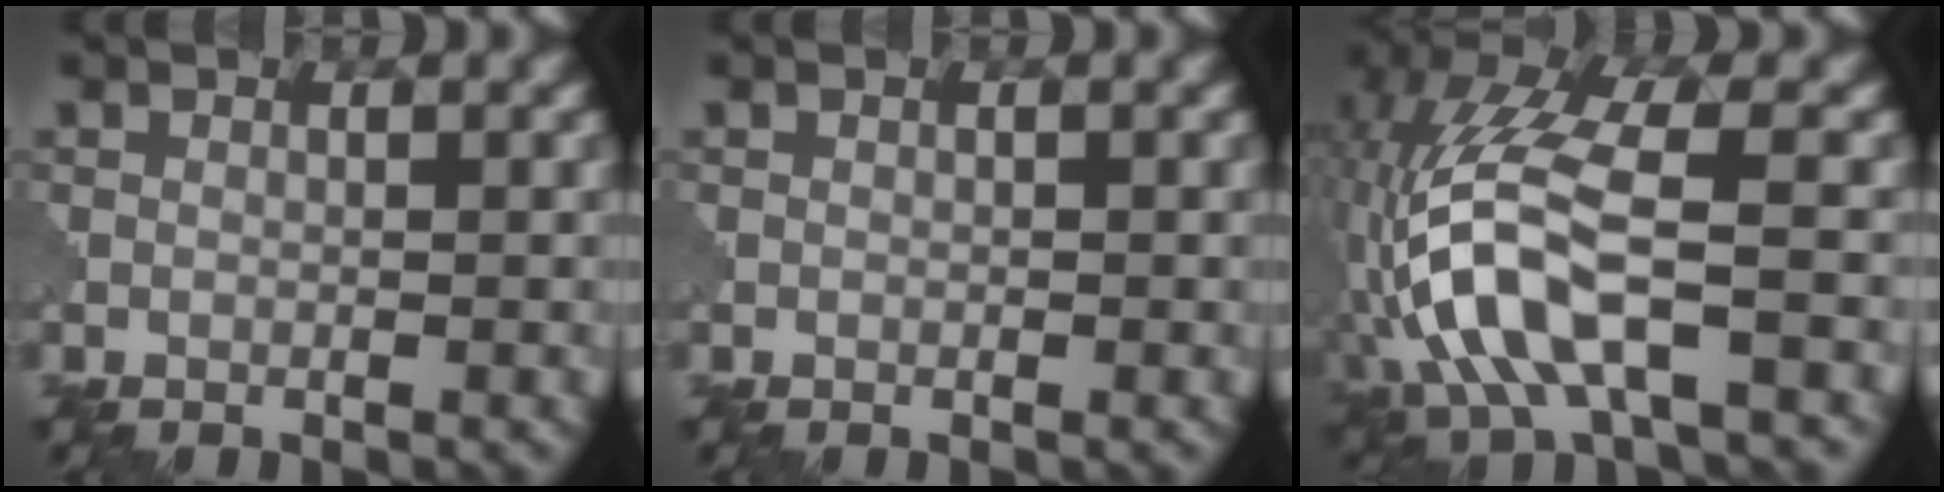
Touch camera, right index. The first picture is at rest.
{"total": 0.0}
{"total": 9.3, "force": [-2.6, 3.4, 8.2], "torque": [-0.188, 0.015, -0.055]}